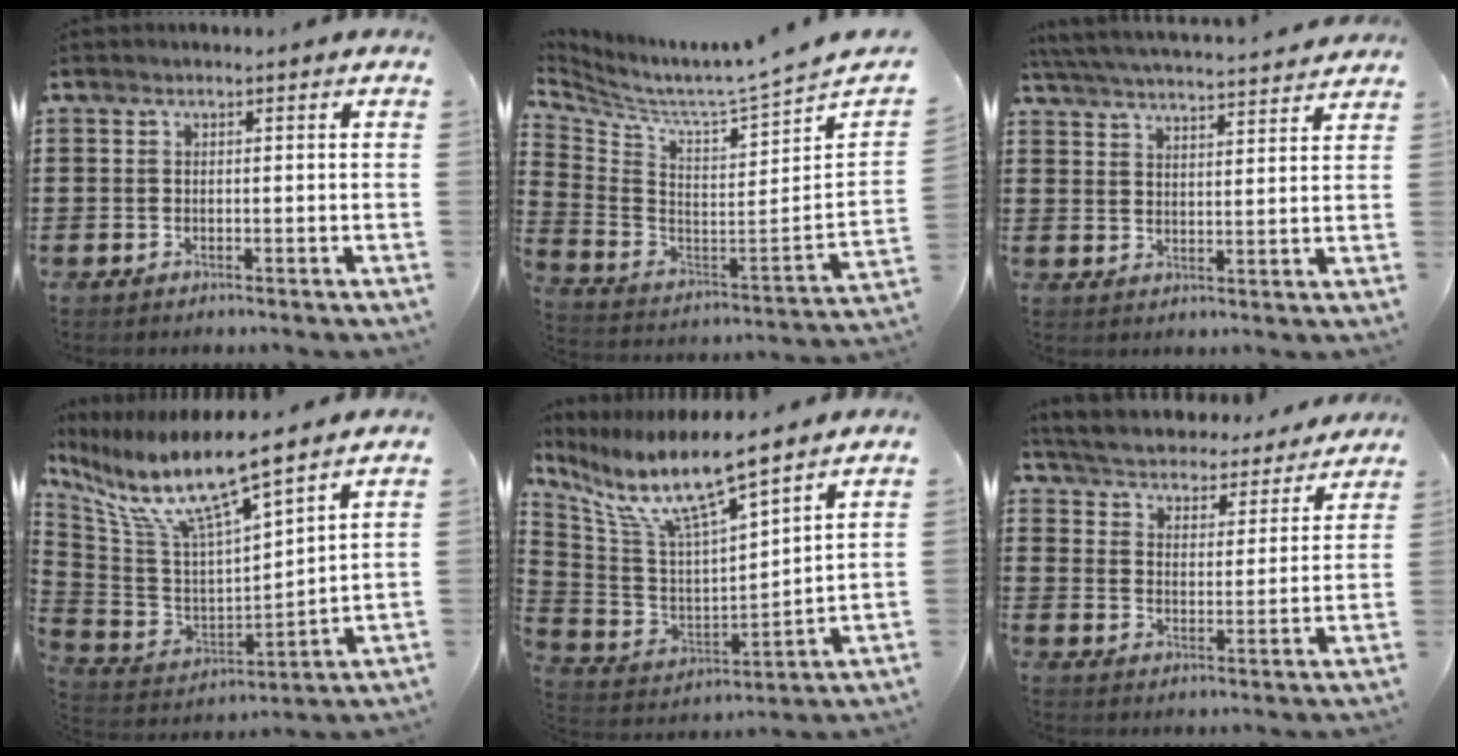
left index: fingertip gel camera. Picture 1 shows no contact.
{"total": 4.8, "force": [4.4, -1.3, 1.4], "torque": [-0.059, -0.073, 0.064]}
{"total": 5.1, "force": [5.1, -0.5, 0.8], "torque": [-0.038, -0.036, 0.087]}
{"total": 11.2, "force": [8.0, 1.4, 7.7], "torque": [-0.186, -0.057, 0.130]}
{"total": 10.0, "force": [7.3, 1.1, 6.7], "torque": [-0.157, -0.051, 0.120]}
{"total": 4.2, "force": [4.2, 0.0, 0.1], "torque": [-0.029, -0.038, 0.066]}